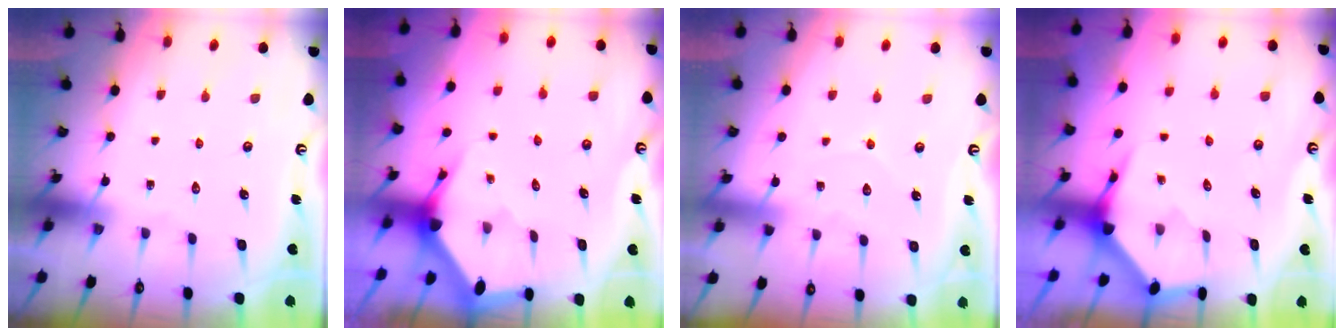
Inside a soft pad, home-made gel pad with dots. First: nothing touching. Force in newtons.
{"total": 3.0, "press": 3.0, "slide": 0.1}
{"total": 4.6, "press": 4.6, "slide": 0.5}
{"total": 3.9, "press": 3.9, "slide": 0.5}